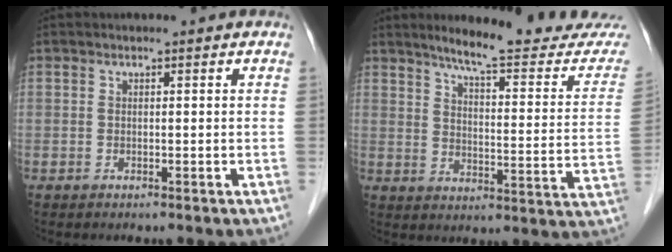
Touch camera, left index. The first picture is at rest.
{"total": 18.6, "force": [17.0, 1.0, 7.6], "torque": [-0.097, -0.074, 0.209]}